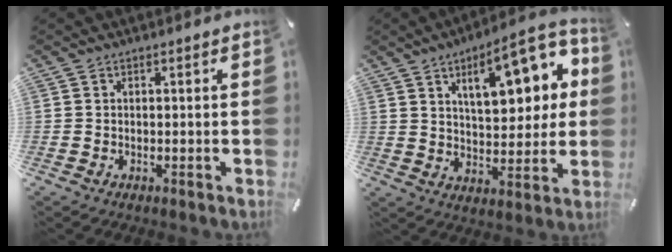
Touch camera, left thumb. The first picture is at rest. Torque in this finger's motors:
{"motor_torque": [2.48, 2.53, 1.69, -1.08, 0.18]}